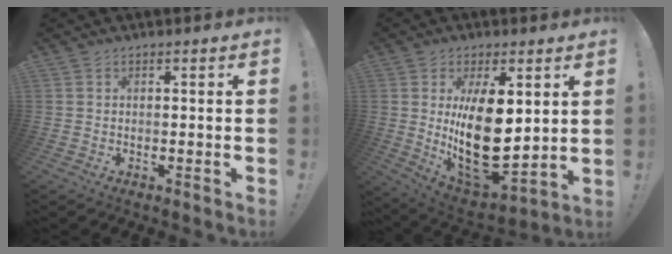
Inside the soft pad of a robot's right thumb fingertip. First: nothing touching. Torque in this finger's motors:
{"motor_torque": [0.15, 1.42, 1.10, 0.74, 0.18]}